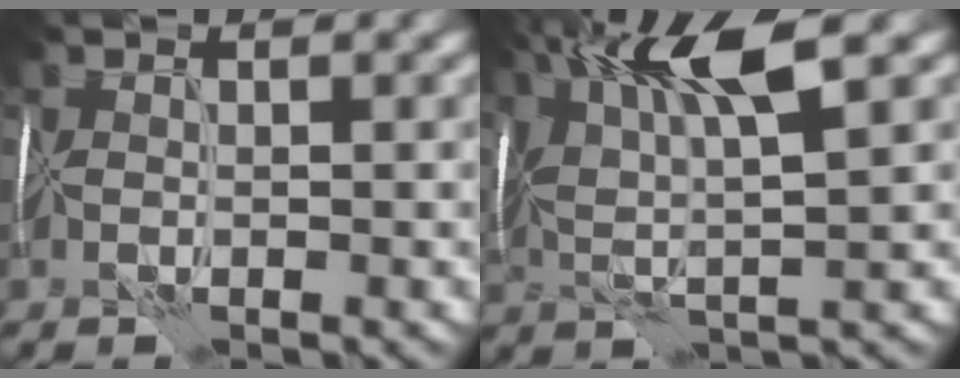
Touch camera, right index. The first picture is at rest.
{"total": 8.7, "force": [4.0, 2.0, 7.5], "torque": [-0.153, 0.023, 0.071]}